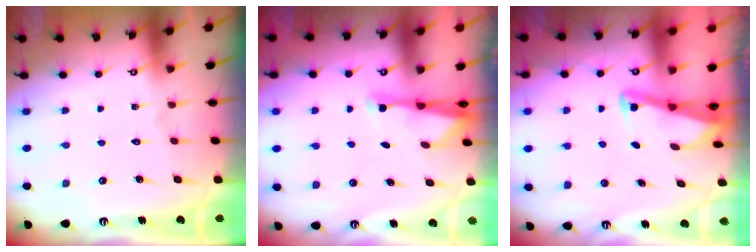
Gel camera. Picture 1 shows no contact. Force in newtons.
{"total": 3.0, "press": 2.9, "slide": 0.5}
{"total": 2.8, "press": 2.8, "slide": 0.3}